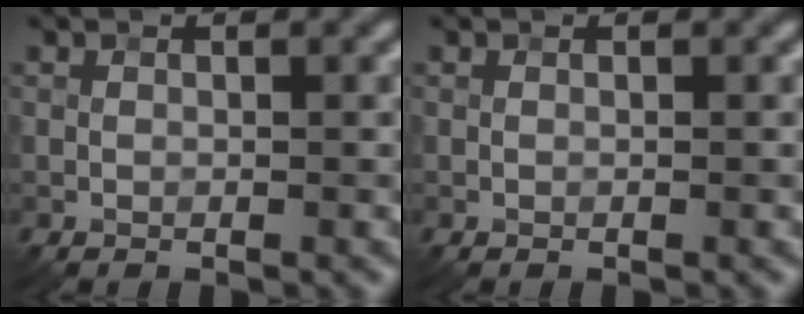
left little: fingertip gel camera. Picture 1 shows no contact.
{"total": 0.0}